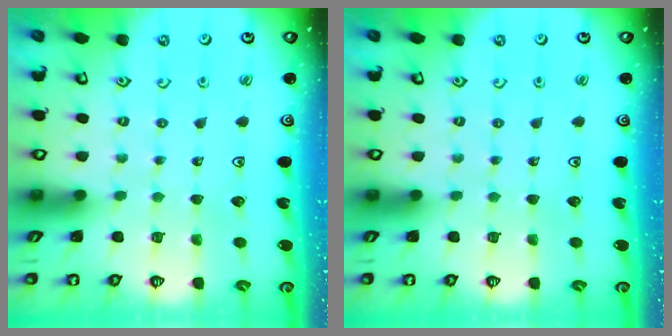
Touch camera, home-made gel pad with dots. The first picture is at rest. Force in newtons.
{"total": 0.0}